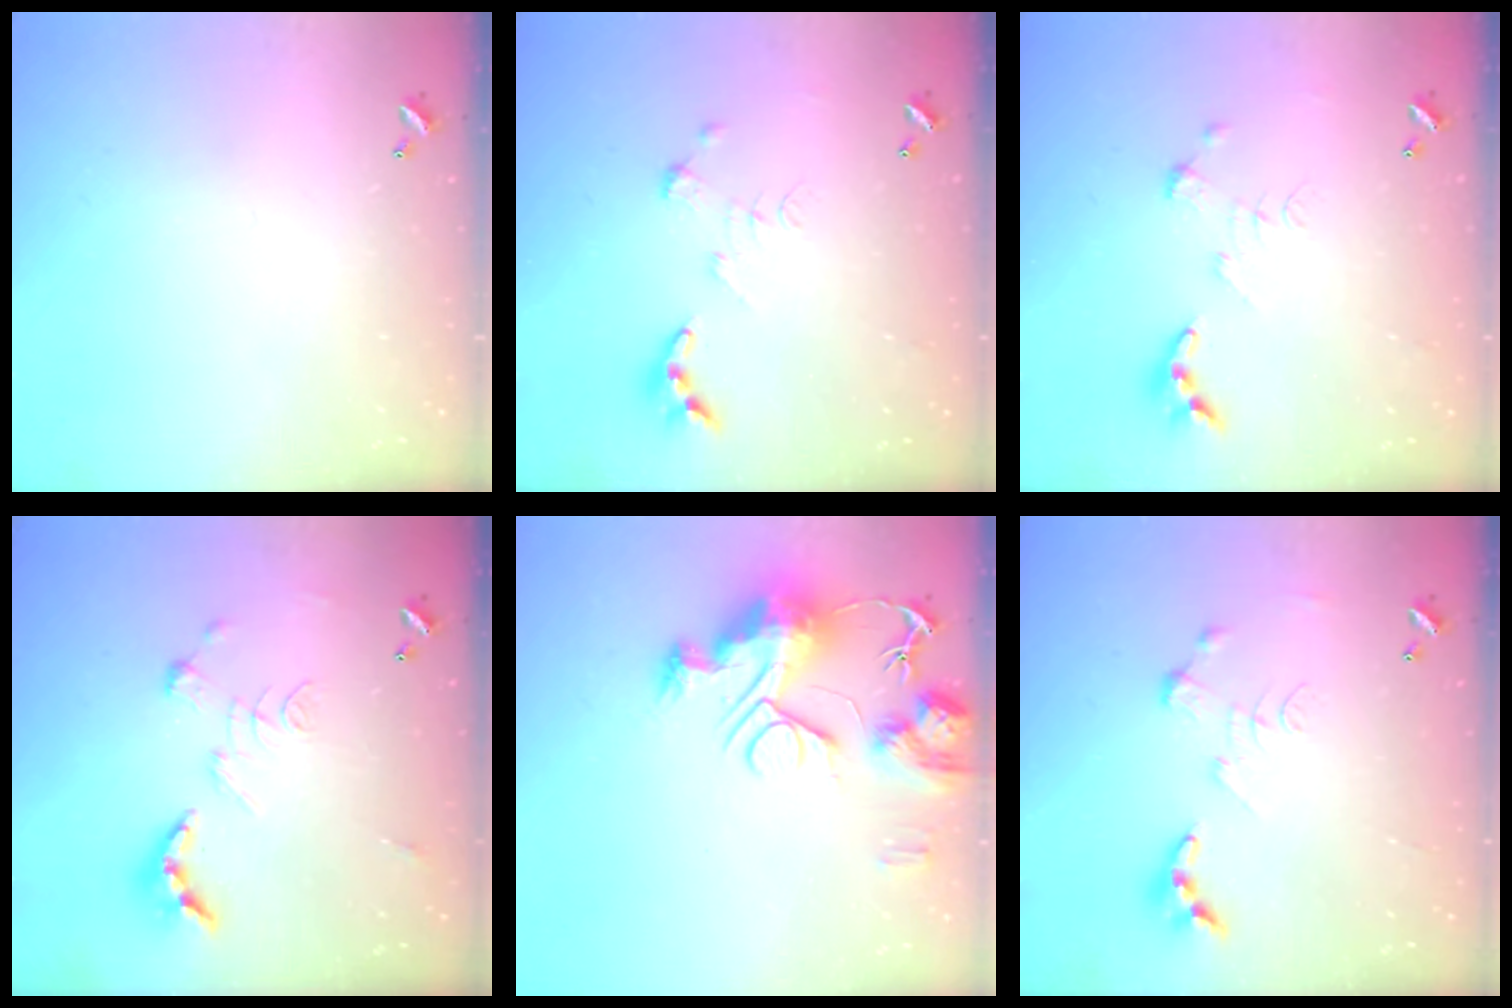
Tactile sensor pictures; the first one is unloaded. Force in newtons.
{"total": 0.0}
{"total": 0.0}
{"total": 2.5, "press": 2.0, "slide": 1.5}
{"total": 14.8, "press": 14.7, "slide": 1.3}
{"total": 0.0}